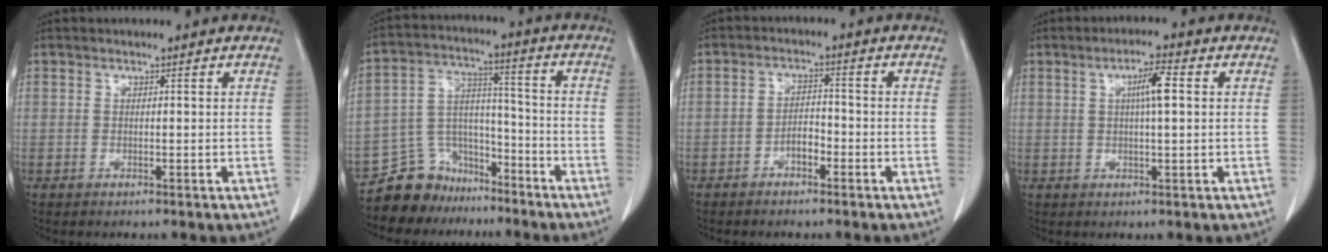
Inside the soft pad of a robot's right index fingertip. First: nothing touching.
{"total": 9.8, "force": [-7.9, 5.6, 0.8], "torque": [-0.018, 0.050, -0.139]}
{"total": 2.9, "force": [-1.7, 1.3, 1.9], "torque": [-0.029, 0.011, -0.033]}
{"total": 4.7, "force": [1.1, 0.4, 4.6], "torque": [-0.079, 0.006, 0.016]}